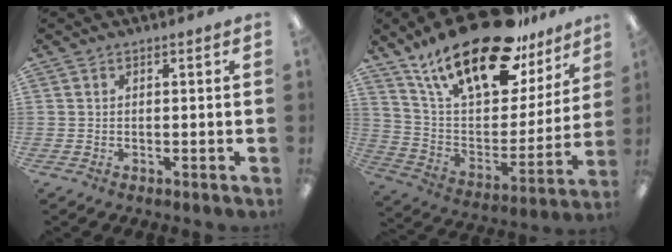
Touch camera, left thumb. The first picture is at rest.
{"total": 25.1, "force": [18.7, 9.2, 14.0], "torque": [-0.237, -0.116, 0.323]}